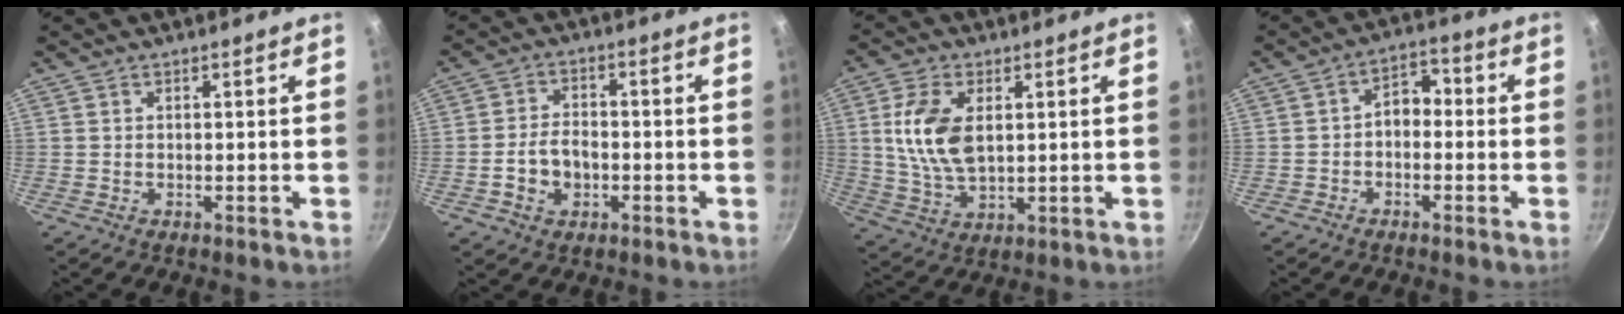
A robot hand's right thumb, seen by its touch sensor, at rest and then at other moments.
{"total": 6.5, "force": [-1.9, 4.5, 4.2], "torque": [-0.064, 0.020, -0.037]}
{"total": 11.0, "force": [2.2, 6.2, 8.8], "torque": [-0.167, -0.009, 0.045]}
{"total": 5.0, "force": [-1.0, 3.6, 3.3], "torque": [-0.026, 0.026, -0.028]}